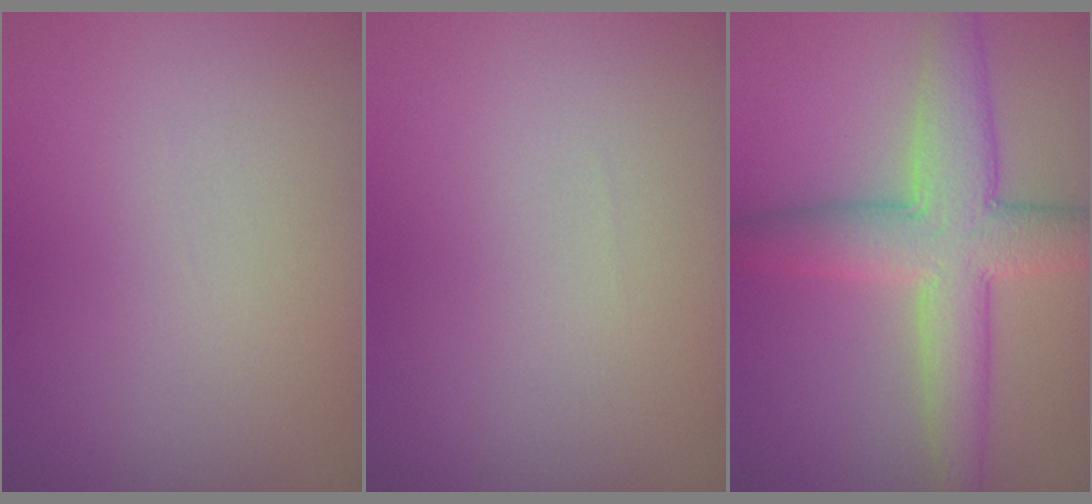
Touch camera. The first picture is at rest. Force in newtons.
{"total": 0.0}
{"total": 6.8, "press": 6.8, "slide": 0.1}